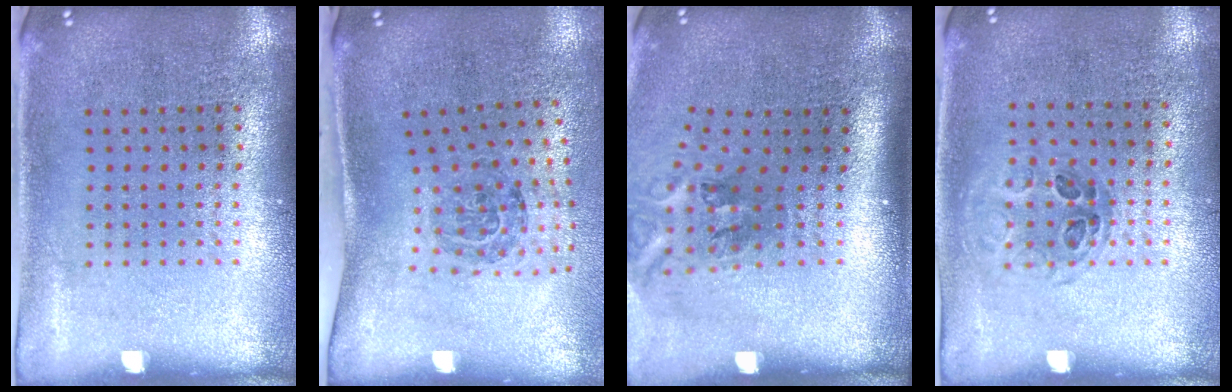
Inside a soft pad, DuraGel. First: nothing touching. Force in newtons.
{"total": 1.8, "press": 1.2, "slide": 1.4}
{"total": 2.1, "press": 1.3, "slide": 1.6}
{"total": 0.9, "press": 0.7, "slide": 0.5}